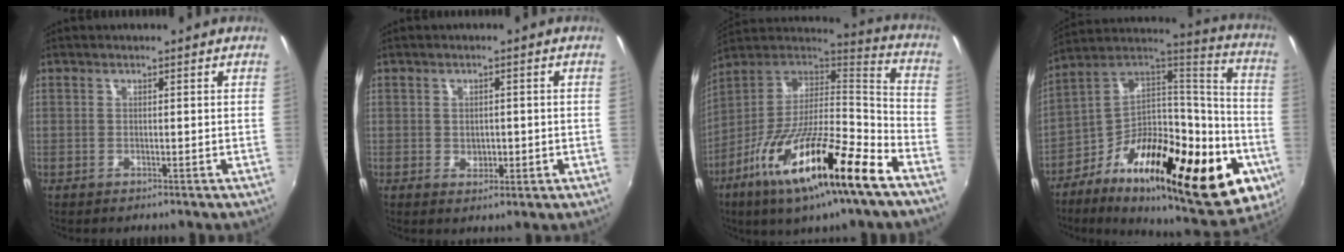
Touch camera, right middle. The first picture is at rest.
{"total": 2.9, "force": [-0.4, 2.2, 1.8], "torque": [-0.028, -0.003, -0.005]}
{"total": 24.5, "force": [-13.2, 4.8, 20.0], "torque": [-0.354, -0.029, -0.242]}
{"total": 35.2, "force": [-14.1, 14.6, 28.8], "torque": [-0.431, 0.014, -0.225]}